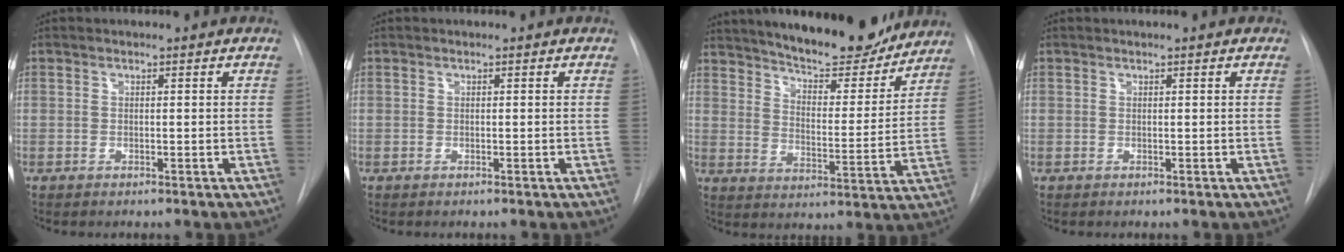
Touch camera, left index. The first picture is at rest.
{"total": 0.0}
{"total": 19.3, "force": [17.0, 4.2, 8.1], "torque": [-0.125, -0.021, 0.236]}
{"total": 0.6, "force": [0.3, 0.2, 0.5], "torque": [-0.006, 0.005, 0.001]}